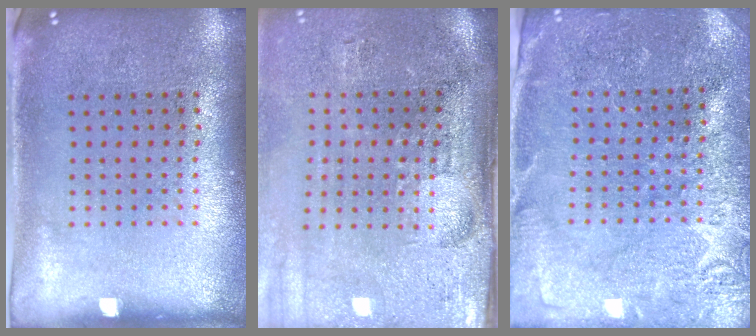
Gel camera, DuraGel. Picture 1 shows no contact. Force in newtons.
{"total": 4.7, "press": 3.9, "slide": 2.6}
{"total": 3.1, "press": 3.1, "slide": 0.4}